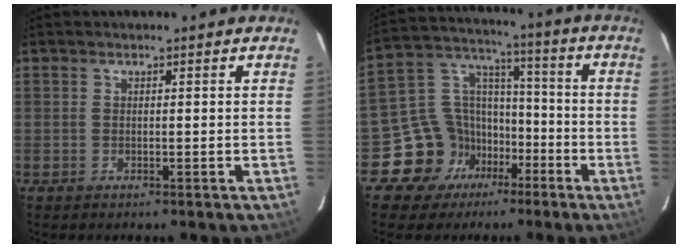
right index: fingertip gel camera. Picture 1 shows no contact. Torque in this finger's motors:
{"motor_torque": [0.65, -0.68, 0.04, -0.10]}